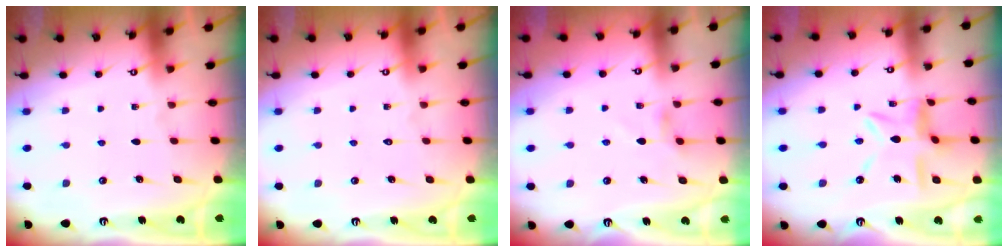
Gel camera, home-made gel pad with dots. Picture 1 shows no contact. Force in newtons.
{"total": 1.6, "press": 1.6, "slide": 0.1}
{"total": 2.7, "press": 2.7, "slide": 0.4}
{"total": 10.1, "press": 10.1, "slide": 0.8}